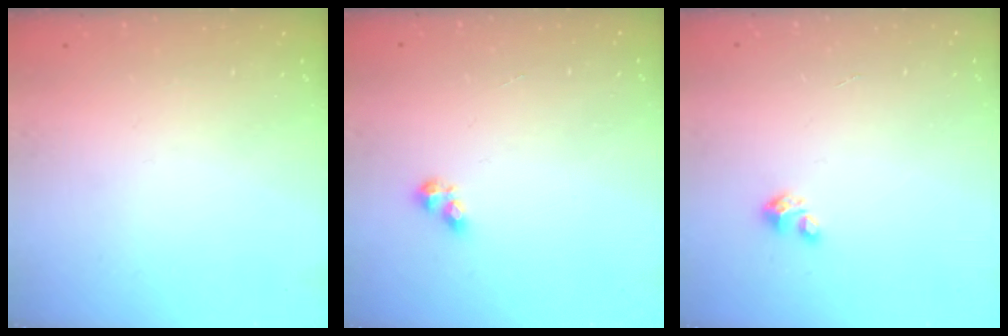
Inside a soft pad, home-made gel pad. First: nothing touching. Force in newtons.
{"total": 3.0, "press": 2.9, "slide": 0.5}
{"total": 1.8, "press": 1.8, "slide": 0.1}